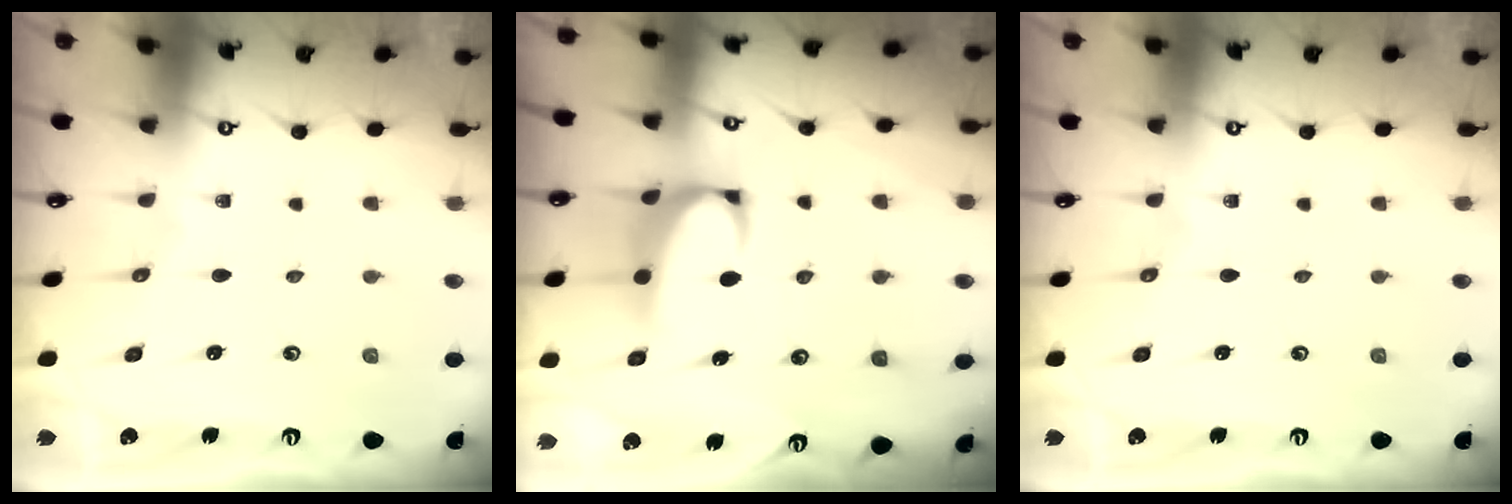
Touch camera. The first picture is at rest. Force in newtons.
{"total": 2.2, "press": 2.0, "slide": 1.0}
{"total": 0.0}